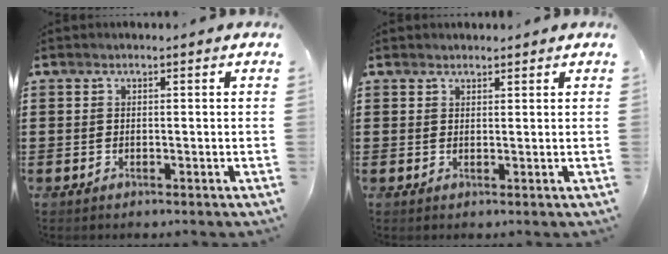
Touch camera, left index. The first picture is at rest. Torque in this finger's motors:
{"motor_torque": [-0.06, 0.02, -0.14, 0.01]}